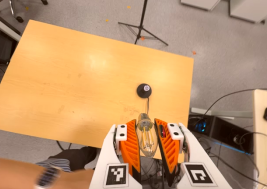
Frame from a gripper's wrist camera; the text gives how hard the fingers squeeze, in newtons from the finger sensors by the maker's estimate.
{"total": 19.5, "left": 20.0, "right": 19.1}